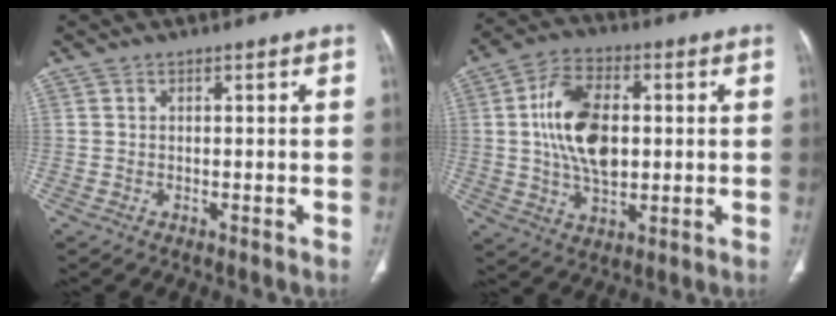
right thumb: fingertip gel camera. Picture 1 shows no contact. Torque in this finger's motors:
{"motor_torque": [2.14, 2.12, 1.56, -0.10, 0.18]}